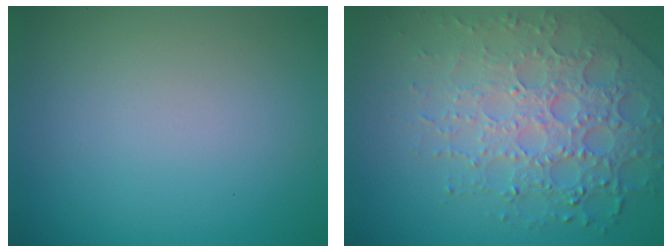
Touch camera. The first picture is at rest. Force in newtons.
{"total": 7.2, "press": 5.2, "slide": 5.0}